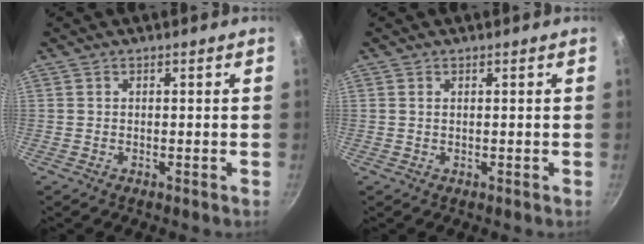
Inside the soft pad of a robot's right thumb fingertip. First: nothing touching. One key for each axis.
{"total": 0.5, "fx": 0.2, "fy": 0.2, "fz": 0.4, "tx": -0.008, "ty": 0.000, "tz": 0.004}